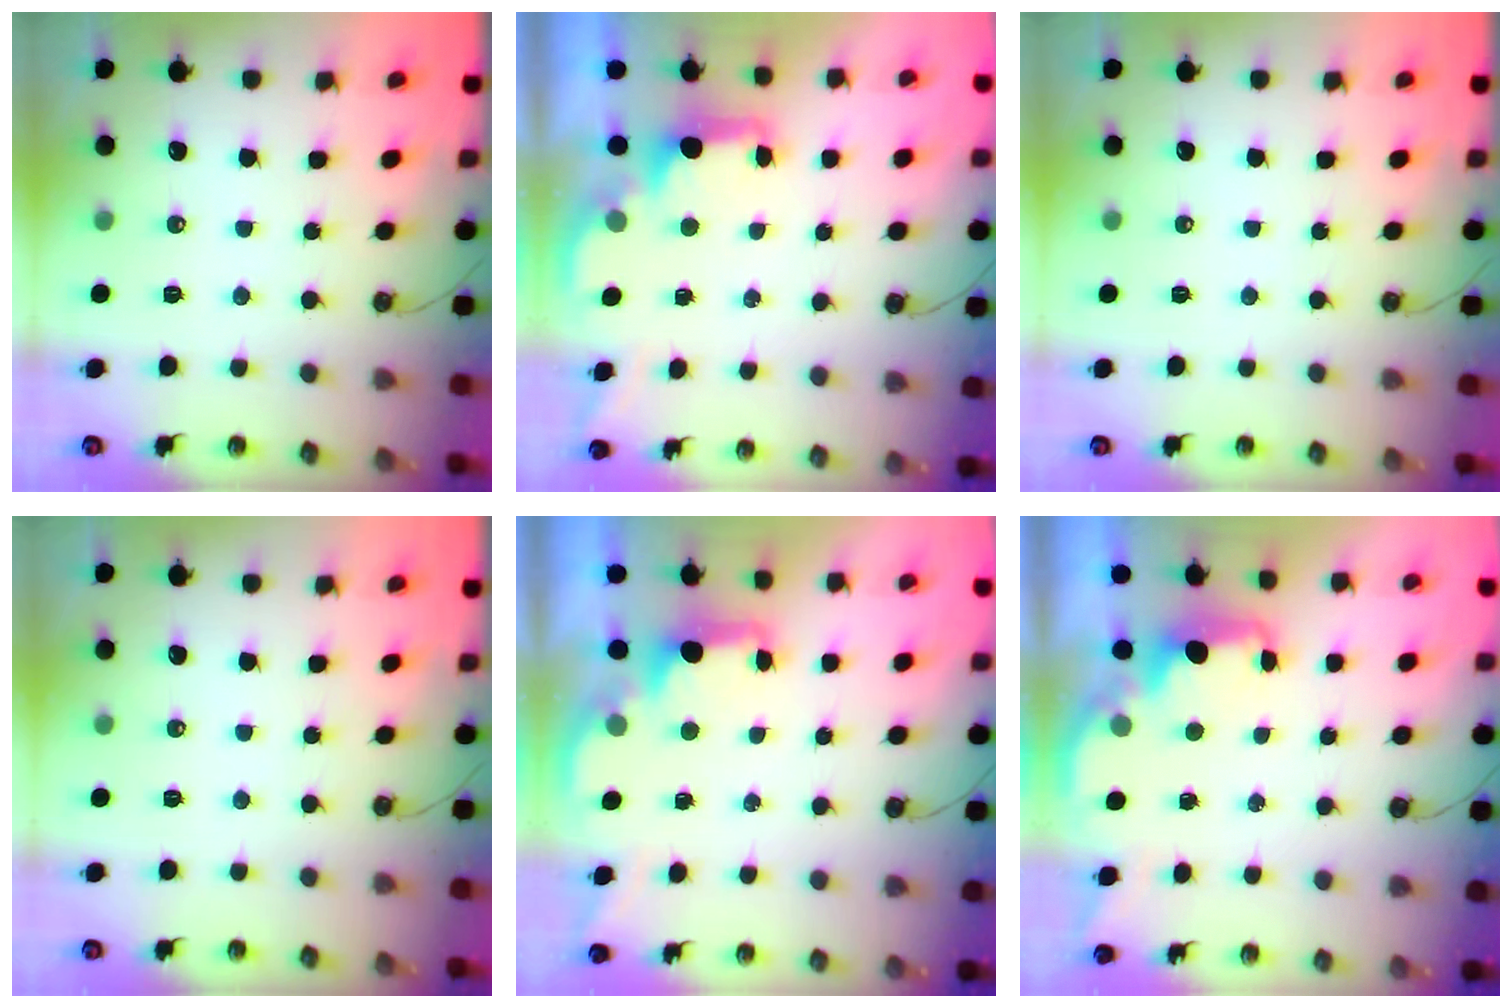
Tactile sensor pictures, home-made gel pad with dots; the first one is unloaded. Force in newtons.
{"total": 2.1, "press": 2.0, "slide": 0.8}
{"total": 0.0}
{"total": 0.0}
{"total": 2.1, "press": 1.9, "slide": 0.8}
{"total": 2.0, "press": 1.9, "slide": 0.8}